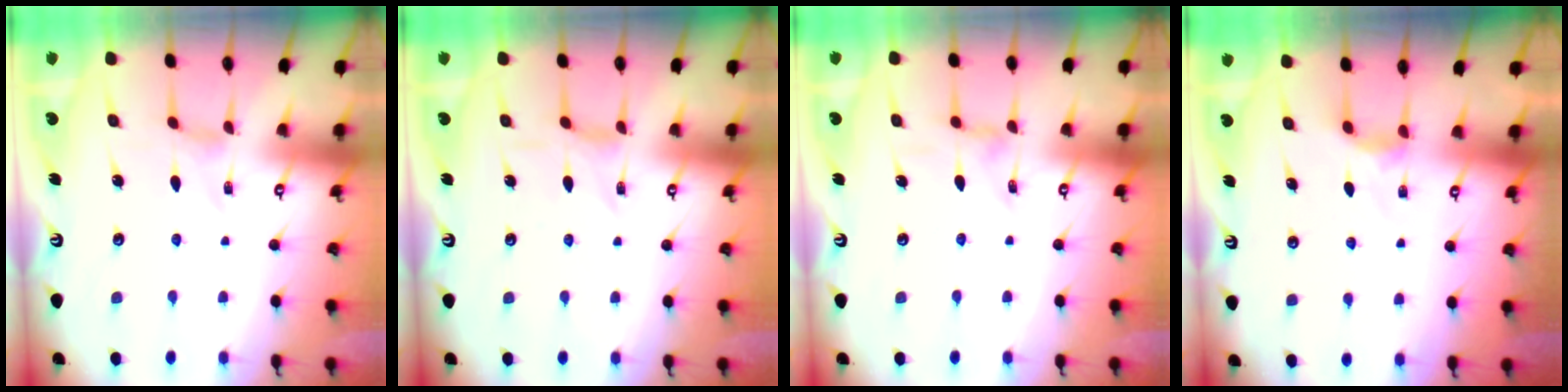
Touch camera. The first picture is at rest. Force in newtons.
{"total": 0.9, "press": 0.8, "slide": 0.4}
{"total": 1.1, "press": 1.1, "slide": 0.1}
{"total": 2.5, "press": 2.5, "slide": 0.4}